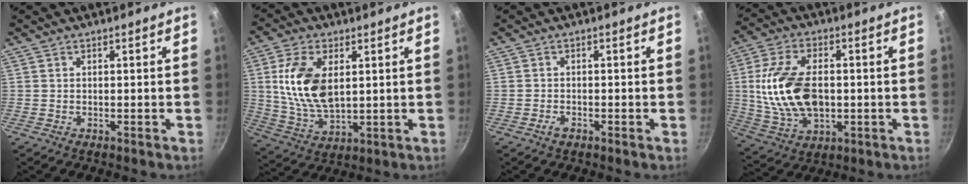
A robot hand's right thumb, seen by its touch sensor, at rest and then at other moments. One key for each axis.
{"total": 13.2, "fx": 2.7, "fy": 7.3, "fz": 10.6, "tx": -0.199, "ty": -0.015, "tz": 0.058}
{"total": 1.5, "fx": -1.0, "fy": 0.5, "fz": 1.0, "tx": -0.024, "ty": 0.007, "tz": -0.021}
{"total": 16.6, "fx": 0.0, "fy": 10.1, "fz": 13.1, "tx": -0.240, "ty": 0.011, "tz": 0.008}